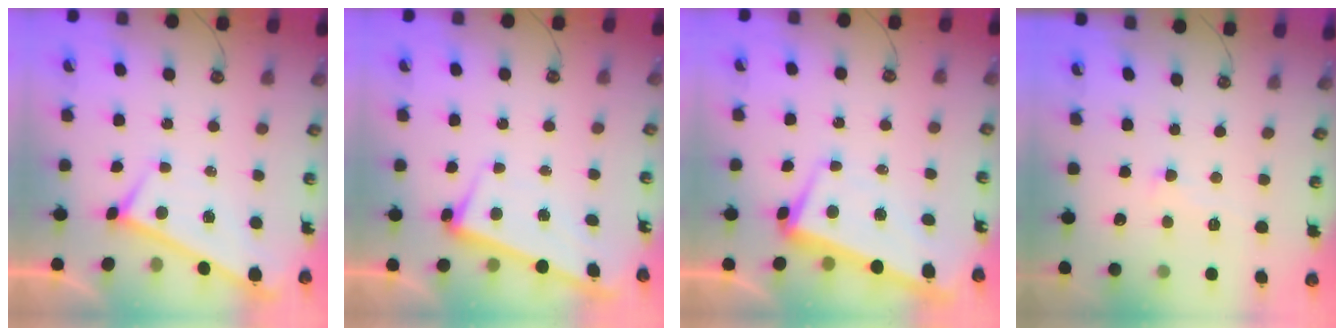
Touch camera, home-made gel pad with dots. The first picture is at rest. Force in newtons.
{"total": 2.4, "press": 2.2, "slide": 0.9}
{"total": 1.9, "press": 0.8, "slide": 1.8}
{"total": 2.1, "press": 2.1, "slide": 0.5}